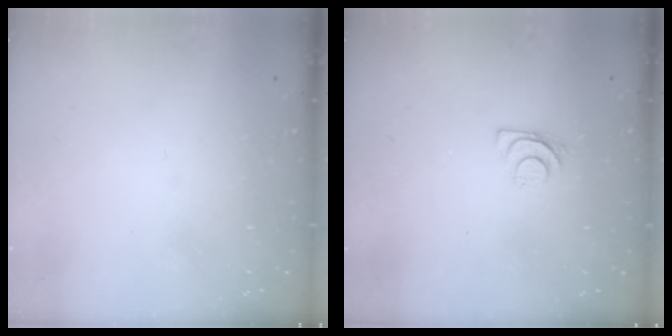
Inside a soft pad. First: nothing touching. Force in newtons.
{"total": 6.5, "press": 6.5, "slide": 0.7}